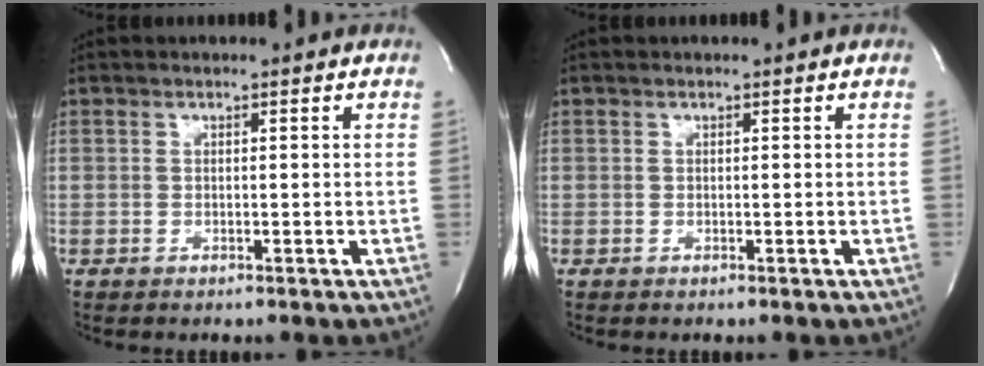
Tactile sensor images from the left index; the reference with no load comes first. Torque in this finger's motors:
{"motor_torque": [-0.09, 0.09, 0.00, -0.01]}